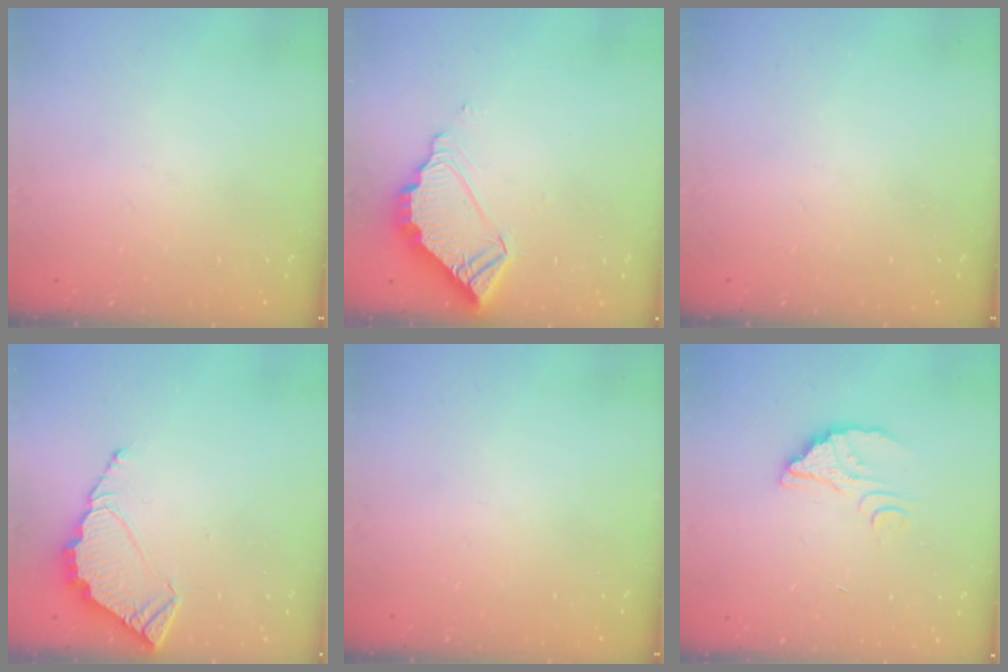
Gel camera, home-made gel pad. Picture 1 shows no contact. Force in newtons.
{"total": 7.3, "press": 7.3, "slide": 0.1}
{"total": 0.0}
{"total": 6.1, "press": 6.1, "slide": 0.3}
{"total": 0.0}
{"total": 3.8, "press": 3.8, "slide": 0.3}